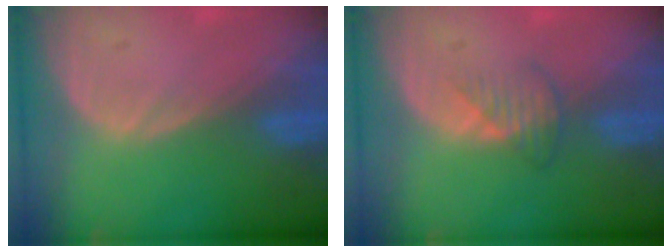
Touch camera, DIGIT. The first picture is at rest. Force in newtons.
{"total": 2.7, "press": 2.6, "slide": 0.7}